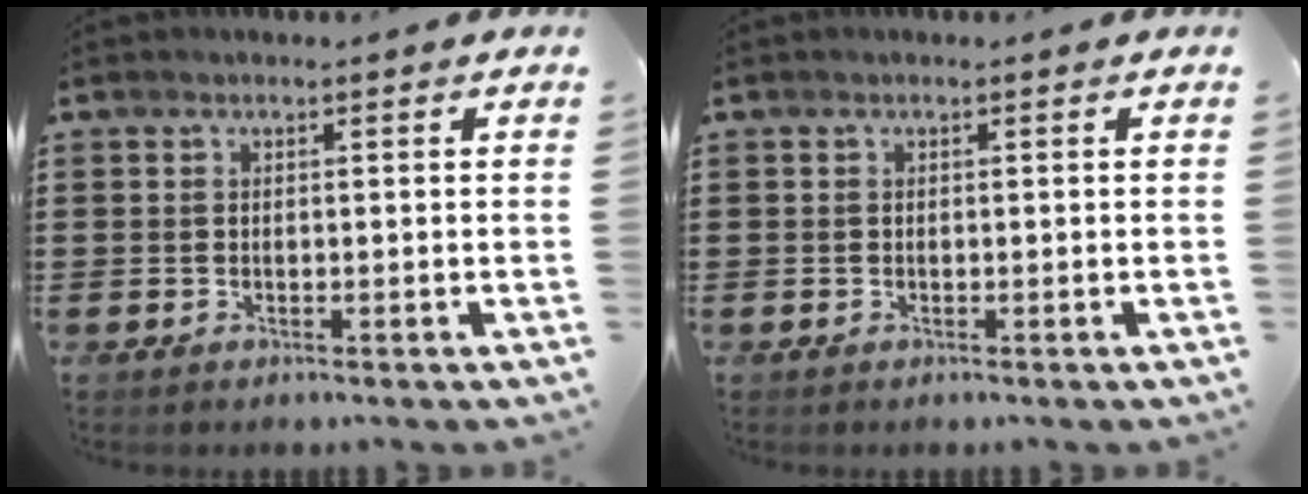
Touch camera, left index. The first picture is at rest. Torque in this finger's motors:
{"motor_torque": [0.00, 0.00, 0.00, 0.00]}